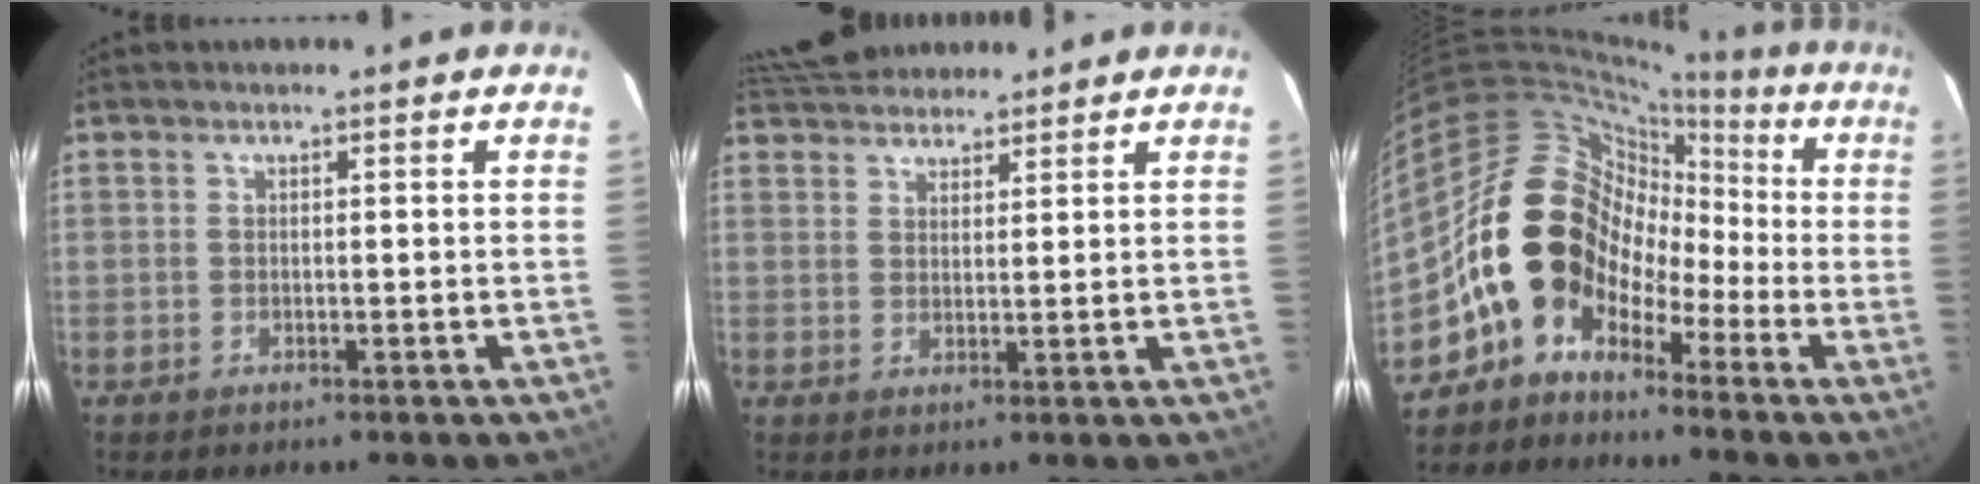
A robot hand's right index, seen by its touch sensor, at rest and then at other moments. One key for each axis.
{"total": 8.9, "fx": 8.2, "fy": 2.9, "fz": 1.8, "tx": -0.040, "ty": 0.034, "tz": 0.136}
{"total": 14.3, "fx": -5.2, "fy": 12.0, "fz": 5.9, "tx": -0.120, "ty": 0.033, "tz": -0.101}